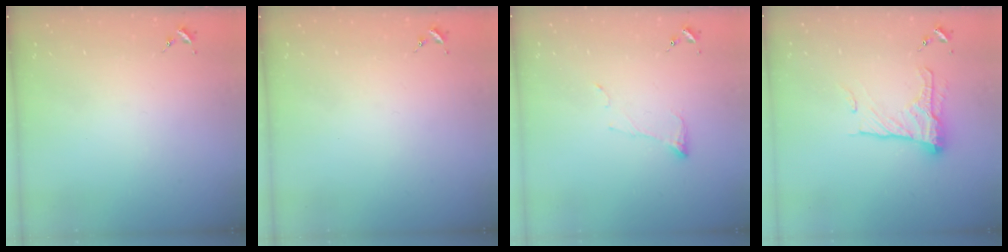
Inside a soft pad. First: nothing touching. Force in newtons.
{"total": 0.0}
{"total": 5.7, "press": 5.7, "slide": 0.2}
{"total": 16.1, "press": 16.1, "slide": 1.1}